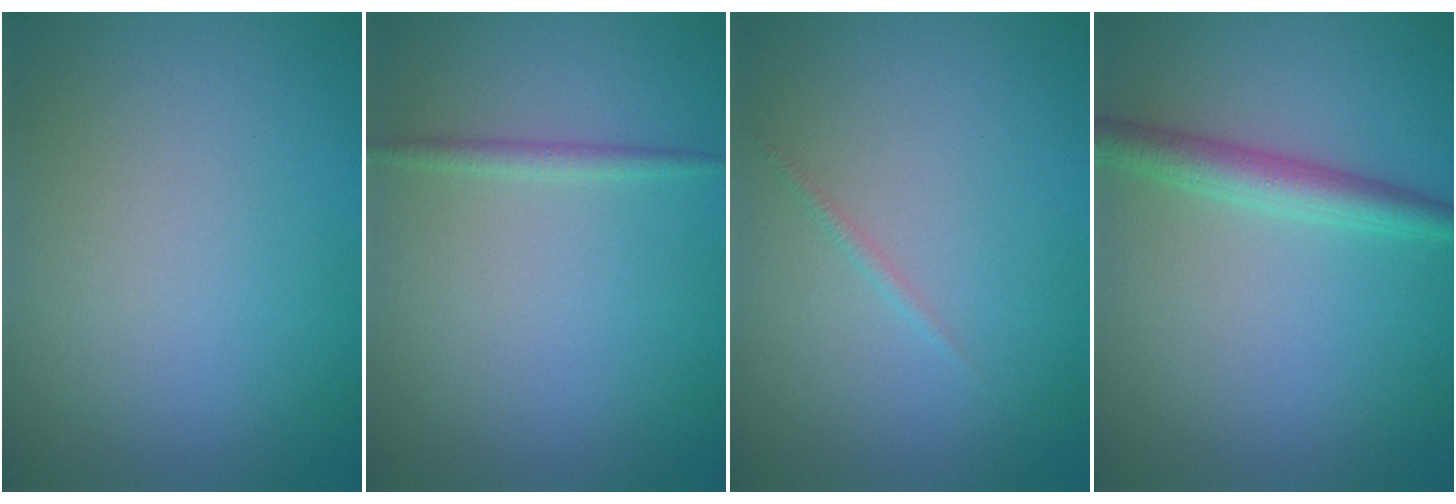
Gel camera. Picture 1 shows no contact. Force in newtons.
{"total": 1.1, "press": 1.1, "slide": 0.1}
{"total": 0.6, "press": 0.6, "slide": 0.0}
{"total": 3.0, "press": 3.0, "slide": 0.1}